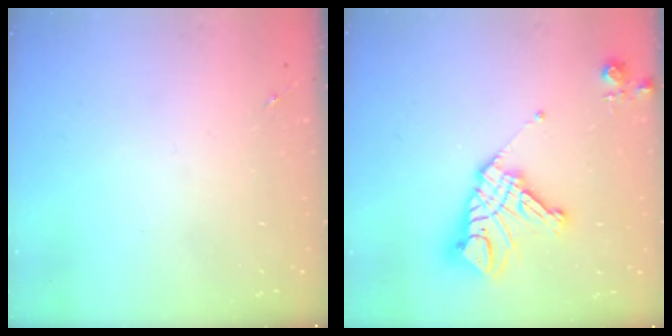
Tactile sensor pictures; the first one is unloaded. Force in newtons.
{"total": 17.1, "press": 17.0, "slide": 2.2}